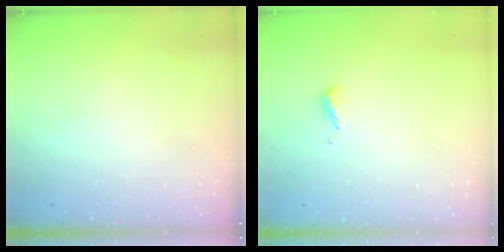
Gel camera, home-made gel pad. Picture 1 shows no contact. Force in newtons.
{"total": 2.9, "press": 2.9, "slide": 0.4}